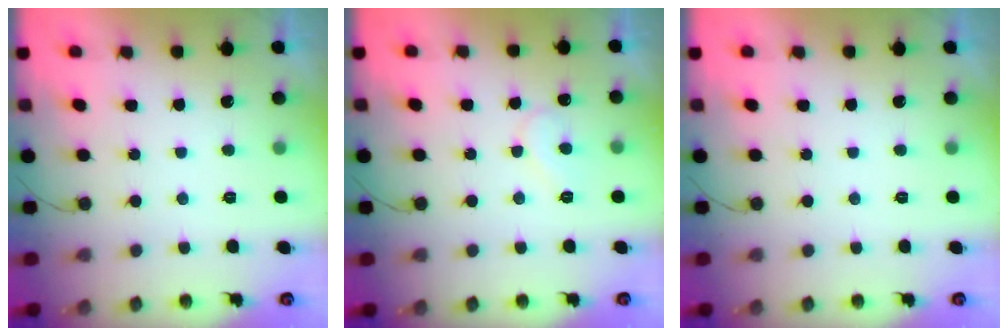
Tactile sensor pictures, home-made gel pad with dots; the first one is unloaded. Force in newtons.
{"total": 6.8, "press": 6.8, "slide": 0.6}
{"total": 0.0}